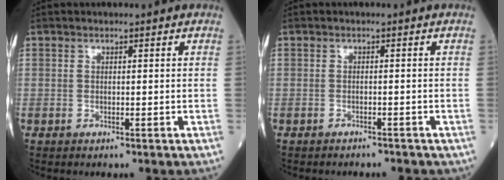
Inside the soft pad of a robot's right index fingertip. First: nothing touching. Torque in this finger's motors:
{"motor_torque": [0.67, -0.85, 0.04, 0.01]}